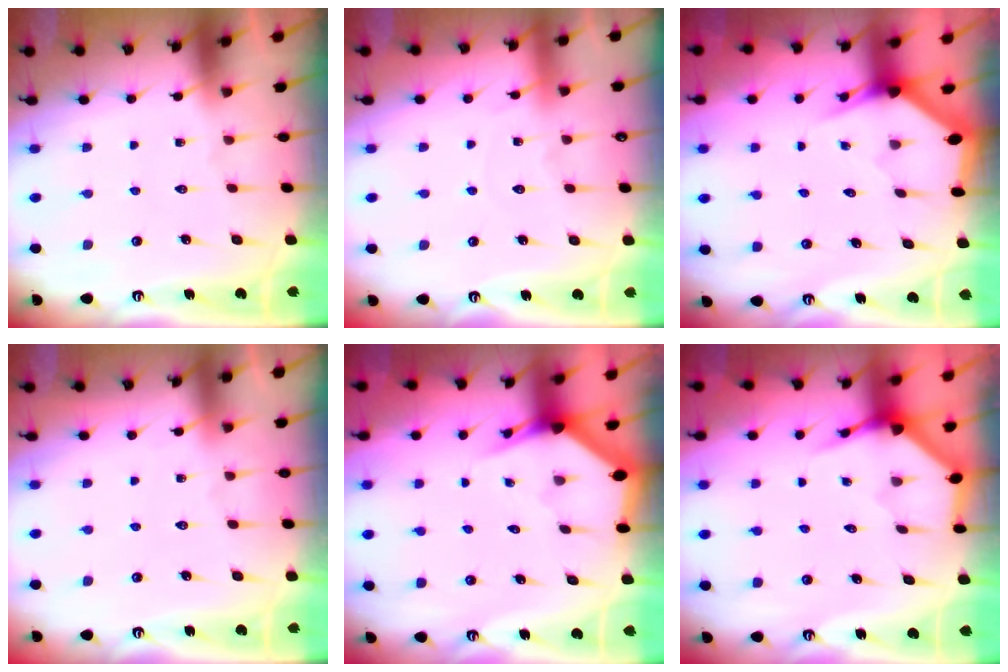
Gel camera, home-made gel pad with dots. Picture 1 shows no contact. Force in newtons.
{"total": 2.8, "press": 2.8, "slide": 0.4}
{"total": 3.0, "press": 3.0, "slide": 0.1}
{"total": 2.2, "press": 2.2, "slide": 0.3}
{"total": 3.0, "press": 3.0, "slide": 0.1}
{"total": 3.9, "press": 3.9, "slide": 0.3}